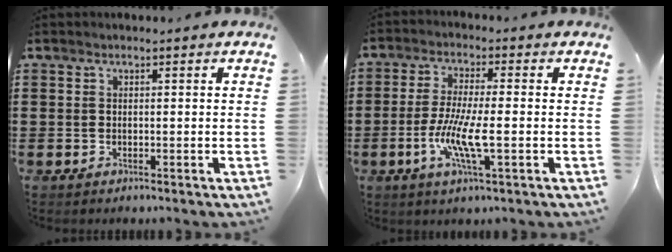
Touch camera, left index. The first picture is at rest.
{"total": 7.5, "force": [-2.2, 1.1, 7.1], "torque": [-0.152, -0.016, -0.048]}